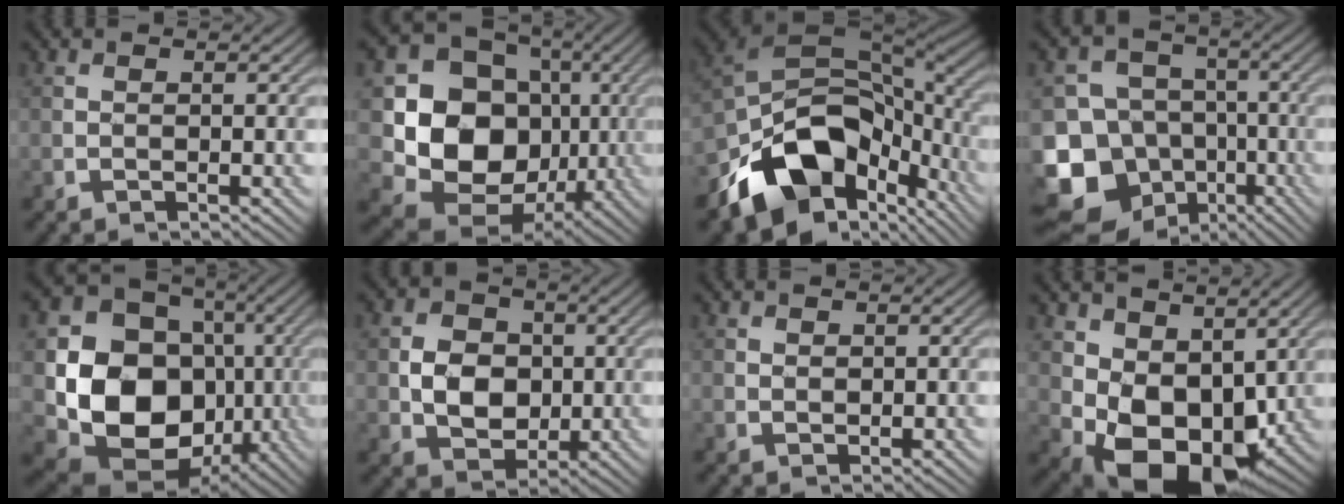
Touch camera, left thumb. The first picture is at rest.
{"total": 14.3, "force": [-0.1, 12.2, 7.5], "torque": [-0.157, -0.030, -0.007]}
{"total": 16.2, "force": [-7.1, 10.3, 10.4], "torque": [-0.194, -0.026, -0.125]}
{"total": 17.4, "force": [-7.9, 14.4, 5.7], "torque": [-0.180, -0.032, -0.131]}
{"total": 15.3, "force": [-1.4, 12.6, 8.4], "torque": [-0.174, -0.036, -0.025]}
{"total": 6.0, "force": [0.0, 4.9, 3.4], "torque": [-0.069, 0.001, -0.006]}
{"total": 0.6, "force": [0.4, 0.4, 0.2], "torque": [-0.004, -0.004, 0.009]}
{"total": 10.5, "force": [1.3, 7.3, 7.3], "torque": [-0.143, -0.027, 0.031]}